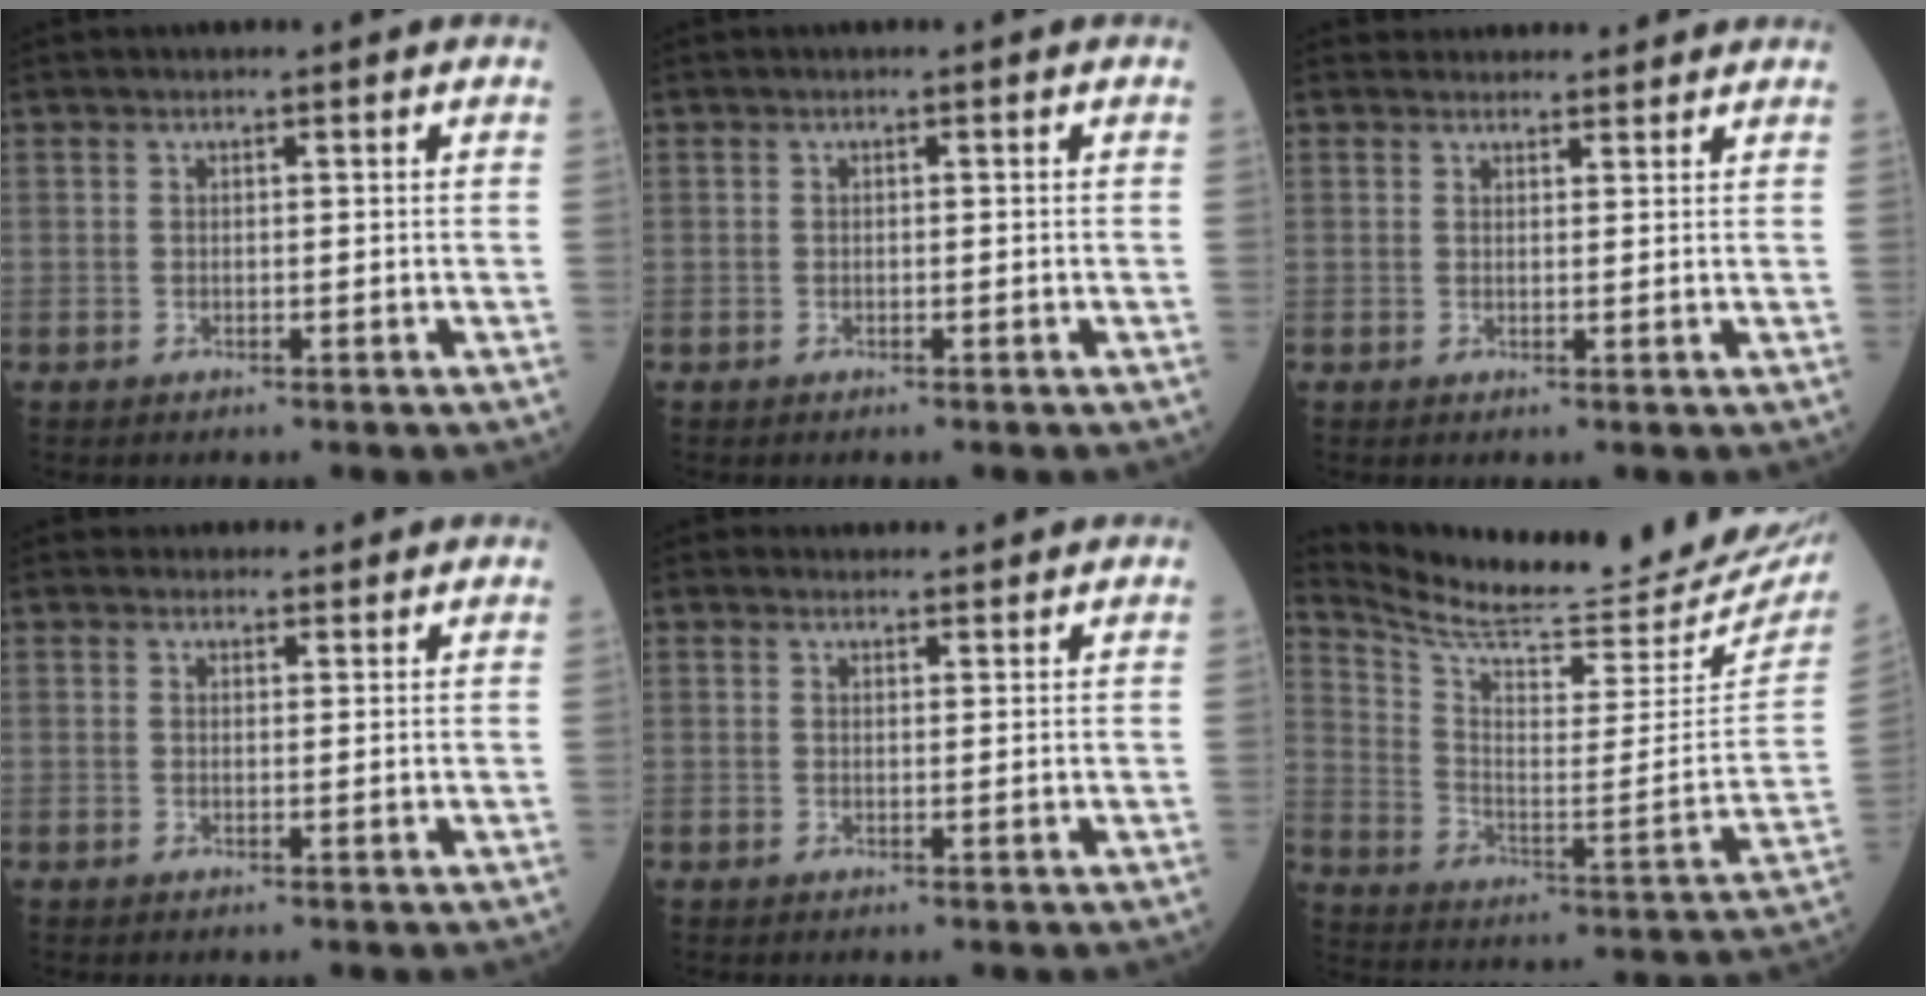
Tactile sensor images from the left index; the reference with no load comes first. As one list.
[{"total": 0.0}, {"total": 4.7, "force": [4.4, 1.5, 0.3], "torque": [0.005, 0.016, 0.052]}, {"total": 3.5, "force": [3.3, 1.3, 0.2], "torque": [0.005, 0.009, 0.037]}, {"total": 3.5, "force": [3.3, 1.0, 0.1], "torque": [-0.002, 0.012, 0.040]}, {"total": 22.5, "force": [21.4, 1.7, 6.9], "torque": [-0.131, -0.101, 0.301]}]